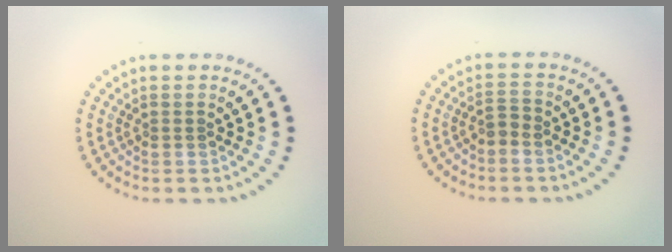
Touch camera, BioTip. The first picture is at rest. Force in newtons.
{"total": 1.2, "press": 1.0, "slide": 0.7}